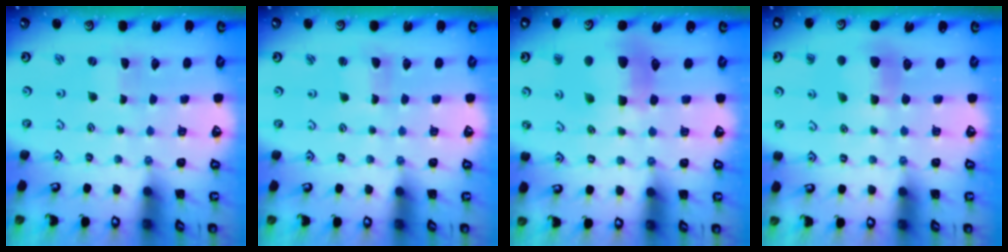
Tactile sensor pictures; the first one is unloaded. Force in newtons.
{"total": 1.1, "press": 1.0, "slide": 0.2}
{"total": 9.2, "press": 9.2, "slide": 1.1}
{"total": 5.6, "press": 5.6, "slide": 0.1}